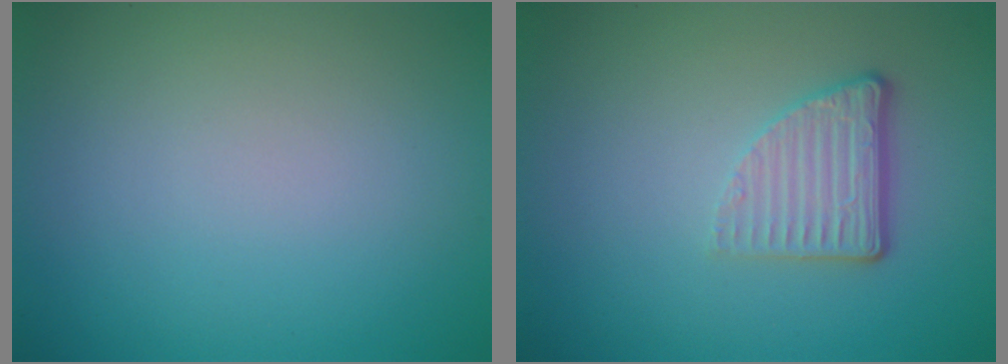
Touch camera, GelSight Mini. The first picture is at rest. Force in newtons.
{"total": 3.0, "press": 2.1, "slide": 2.1}